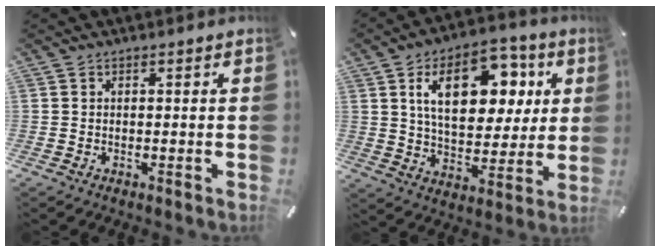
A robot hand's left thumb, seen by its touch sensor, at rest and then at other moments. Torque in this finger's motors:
{"motor_torque": [2.39, 2.62, 1.48, -1.29, 0.18]}